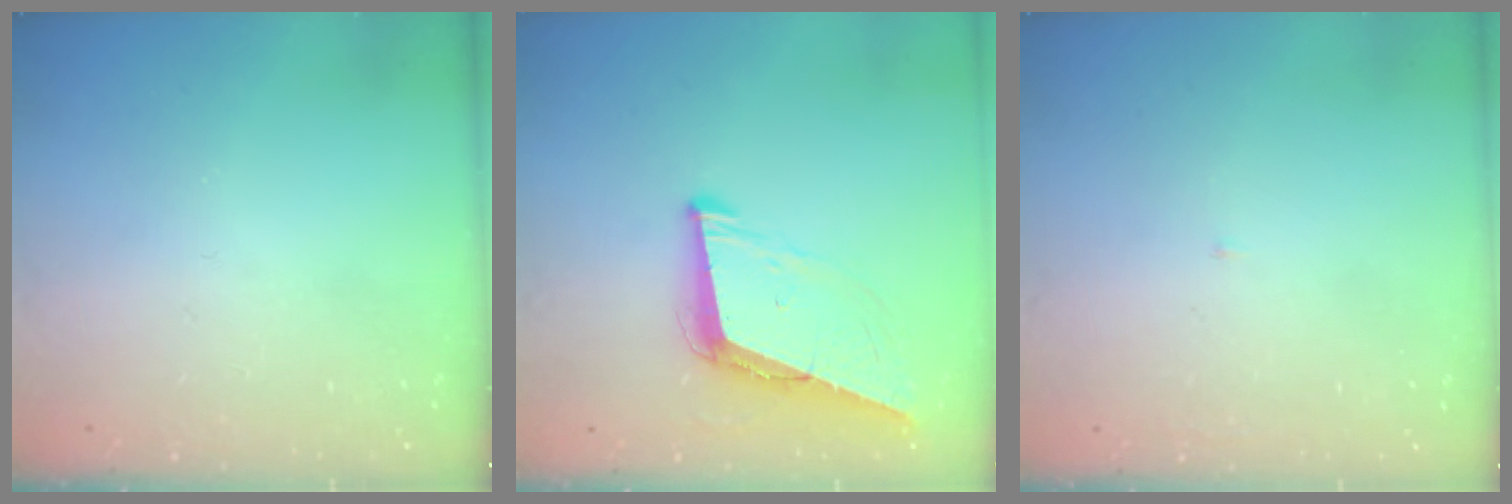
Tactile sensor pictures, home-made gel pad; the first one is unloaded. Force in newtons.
{"total": 8.8, "press": 7.9, "slide": 3.8}
{"total": 2.0, "press": 2.0, "slide": 0.2}